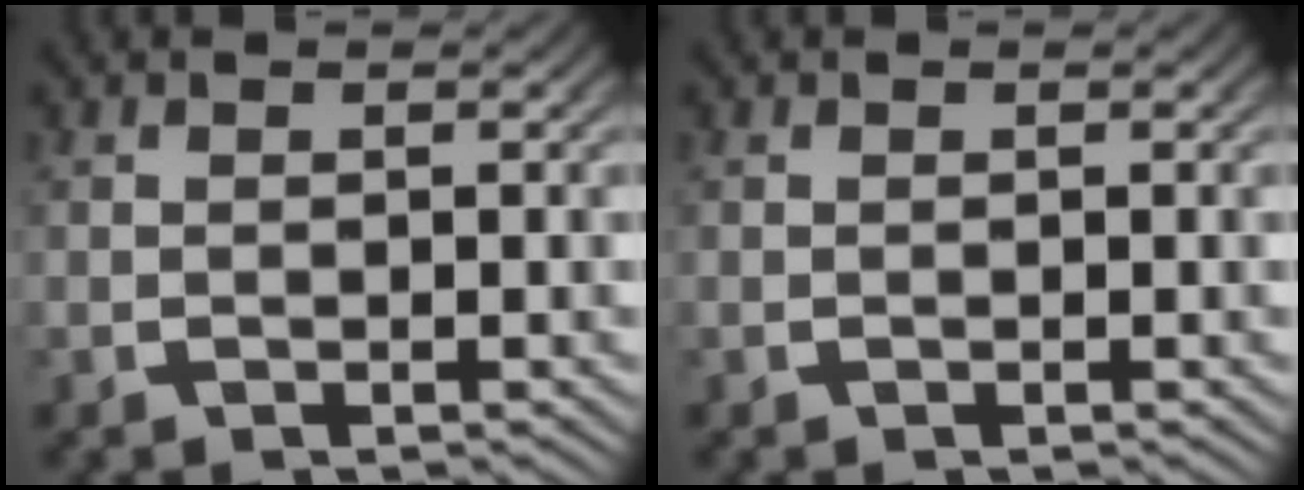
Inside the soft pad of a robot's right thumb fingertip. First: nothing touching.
{"total": 0.0}